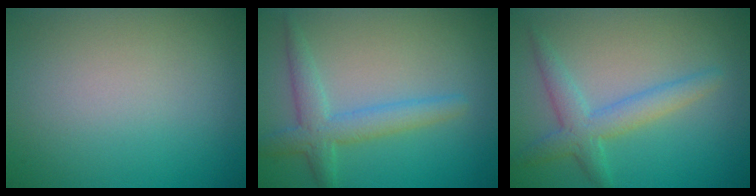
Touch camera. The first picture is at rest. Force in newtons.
{"total": 3.4, "press": 3.4, "slide": 0.1}
{"total": 3.4, "press": 3.4, "slide": 0.2}